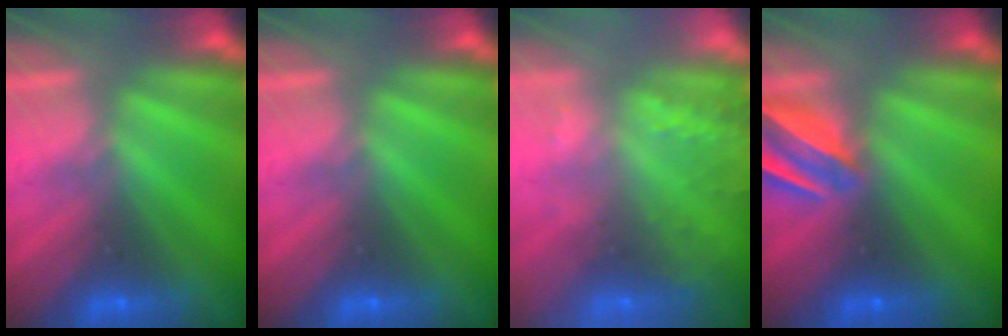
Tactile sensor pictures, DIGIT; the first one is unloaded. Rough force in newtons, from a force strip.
{"total": 0.0}
{"total": 7.6}
{"total": 8.5}